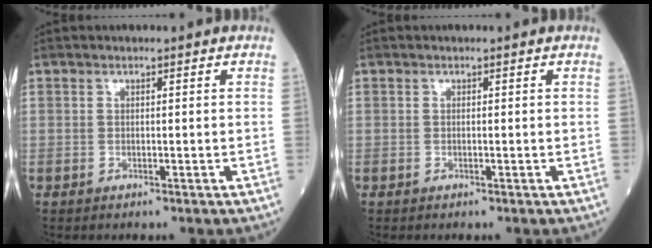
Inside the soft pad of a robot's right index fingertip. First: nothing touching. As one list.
[{"total": 0.0}]